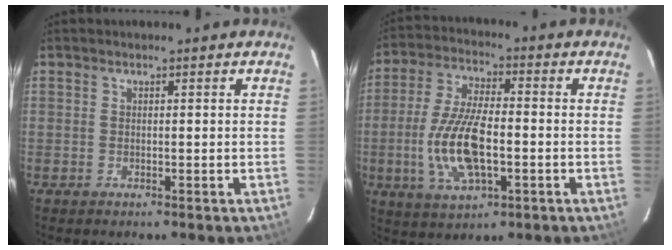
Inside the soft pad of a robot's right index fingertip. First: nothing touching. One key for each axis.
{"total": 13.5, "fx": -2.9, "fy": 5.3, "fz": 12.1, "tx": -0.254, "ty": -0.004, "tz": -0.052}